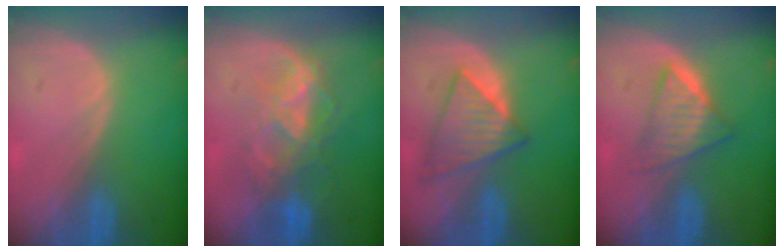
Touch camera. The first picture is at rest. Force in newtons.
{"total": 7.8, "press": 7.1, "slide": 3.1}
{"total": 6.5, "press": 6.5, "slide": 0.7}
{"total": 6.2, "press": 5.3, "slide": 3.3}